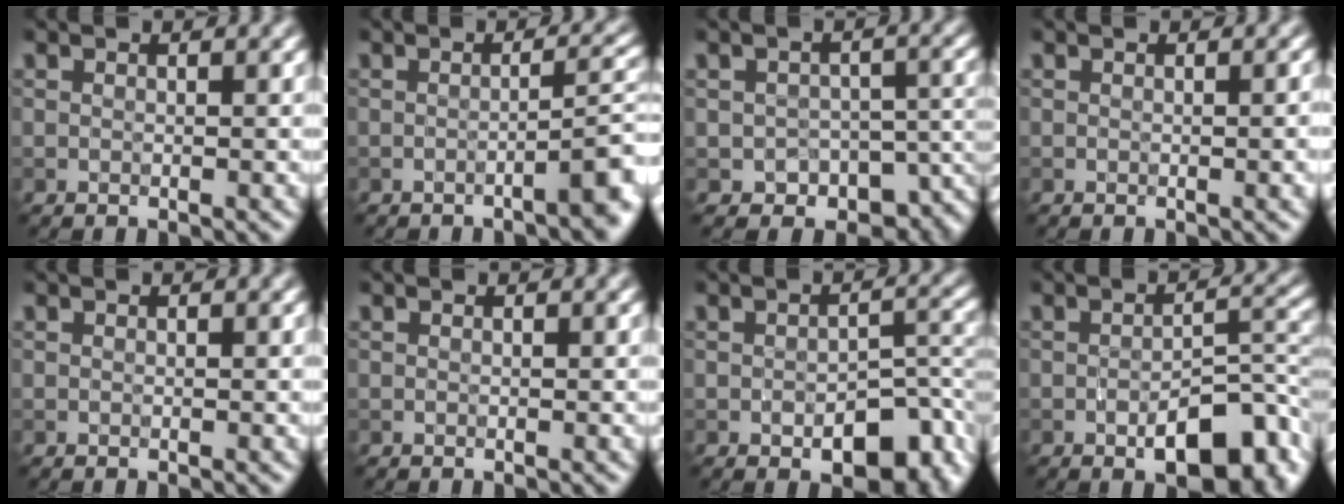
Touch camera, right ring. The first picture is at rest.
{"total": 4.2, "force": [-1.8, 0.9, 3.7], "torque": [-0.039, 0.013, -0.037]}
{"total": 5.8, "force": [-2.9, 4.0, 3.1], "torque": [-0.026, -0.024, -0.035]}
{"total": 1.7, "force": [-0.1, 0.4, 1.6], "torque": [-0.015, 0.002, -0.003]}
{"total": 0.0}
{"total": 0.0}
{"total": 6.1, "force": [-2.7, 3.2, 4.4], "torque": [-0.057, -0.002, -0.035]}
{"total": 7.4, "force": [-3.1, 3.0, 6.0], "torque": [-0.082, 0.004, -0.046]}